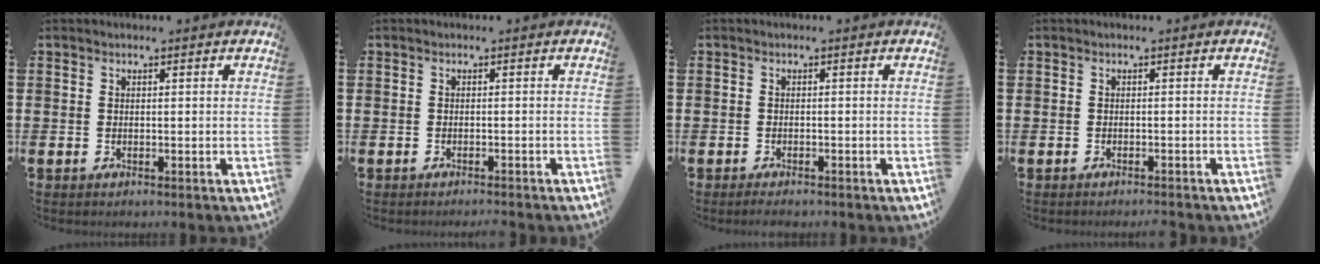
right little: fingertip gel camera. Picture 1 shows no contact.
{"total": 0.7, "force": [-0.7, -0.1, 0.1], "torque": [0.000, 0.000, -0.015]}
{"total": 0.8, "force": [-0.8, 0.2, 0.3], "torque": [-0.008, -0.002, -0.016]}
{"total": 0.6, "force": [-0.6, -0.1, 0.1], "torque": [-0.001, -0.001, -0.013]}